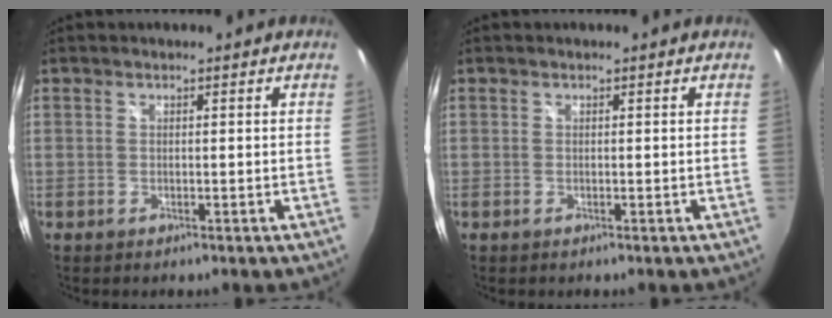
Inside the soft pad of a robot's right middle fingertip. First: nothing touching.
{"total": 0.0}